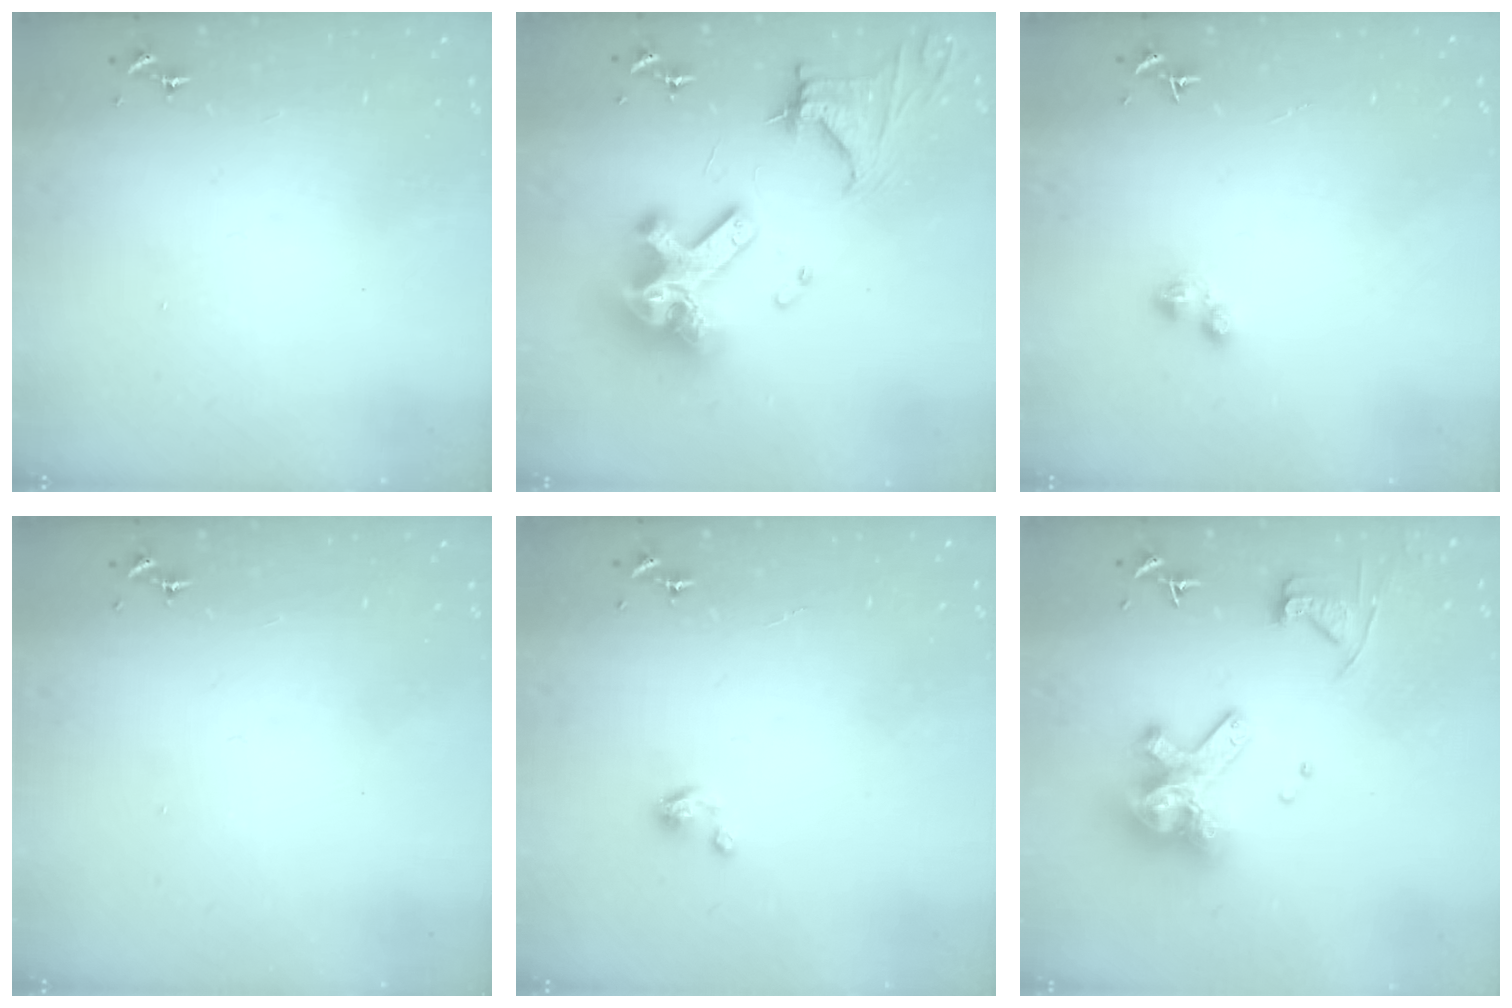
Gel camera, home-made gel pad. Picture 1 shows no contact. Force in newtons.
{"total": 23.3, "press": 23.2, "slide": 2.5}
{"total": 2.4, "press": 2.4, "slide": 0.4}
{"total": 0.0}
{"total": 4.3, "press": 4.3, "slide": 0.3}
{"total": 14.9, "press": 14.8, "slide": 1.8}